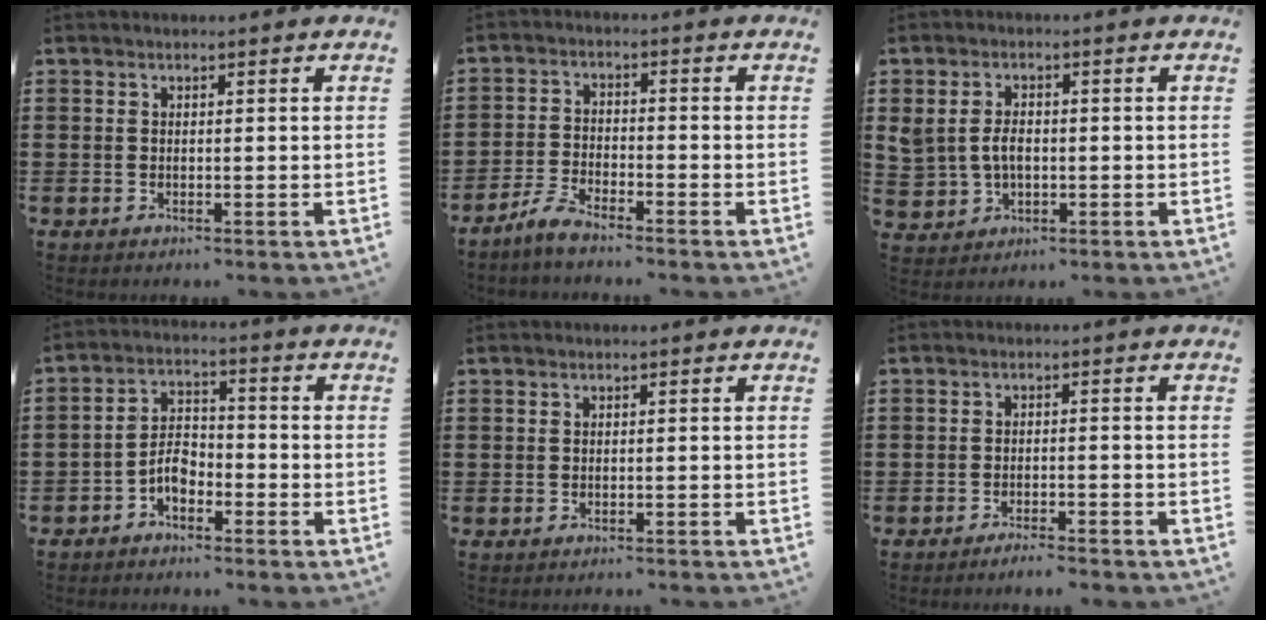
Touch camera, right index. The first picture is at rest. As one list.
[{"total": 3.8, "force": [-3.4, 0.5, 1.5], "torque": [-0.042, 0.006, -0.072]}, {"total": 3.7, "force": [0.1, 2.8, 2.5], "torque": [-0.062, 0.009, -0.002]}, {"total": 4.5, "force": [-2.5, 2.5, 2.8], "torque": [-0.064, 0.007, -0.052]}, {"total": 0.6, "force": [-0.5, 0.0, -0.1], "torque": [0.002, 0.000, -0.012]}, {"total": 2.1, "force": [-2.1, -0.1, 0.5], "torque": [-0.012, -0.001, -0.040]}]